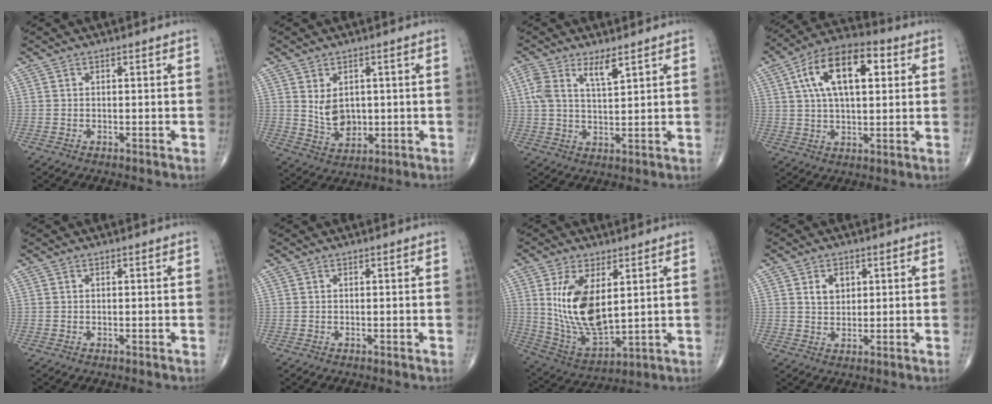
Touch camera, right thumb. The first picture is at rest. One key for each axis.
{"total": 6.4, "fx": 1.0, "fy": 4.6, "fz": 4.3, "tx": -0.057, "ty": -0.014, "tz": 0.034}
{"total": 6.2, "fx": 3.2, "fy": 2.0, "fz": 4.9, "tx": -0.099, "ty": -0.007, "tz": 0.067}
{"total": 16.2, "fx": 4.7, "fy": 8.0, "fz": 13.3, "tx": -0.216, "ty": 0.016, "tz": 0.073}
{"total": 0.0}
{"total": 0.0}
{"total": 14.8, "fx": 3.4, "fy": 7.2, "fz": 12.5, "tx": -0.233, "ty": -0.023, "tz": 0.085}
{"total": 4.1, "fx": 1.5, "fy": 3.0, "fz": 2.4, "tx": -0.023, "ty": -0.008, "tz": 0.026}